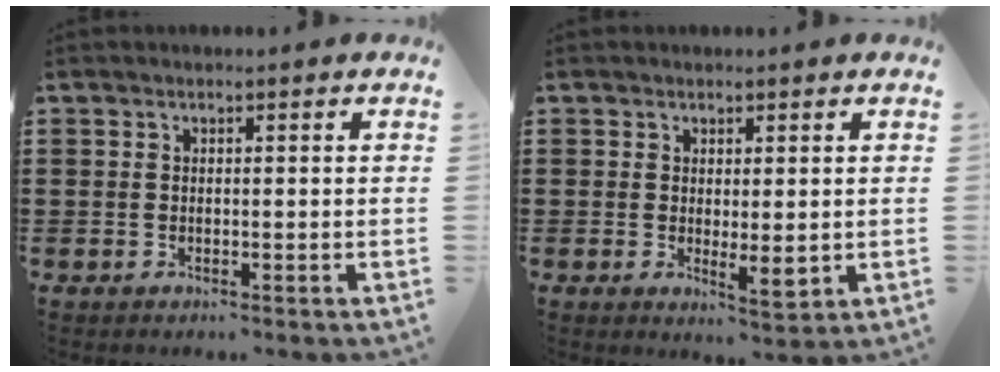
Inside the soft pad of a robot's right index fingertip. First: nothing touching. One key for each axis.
{"total": 3.1, "fx": 0.4, "fy": 1.1, "fz": 2.8, "tx": -0.043, "ty": -0.004, "tz": 0.007}